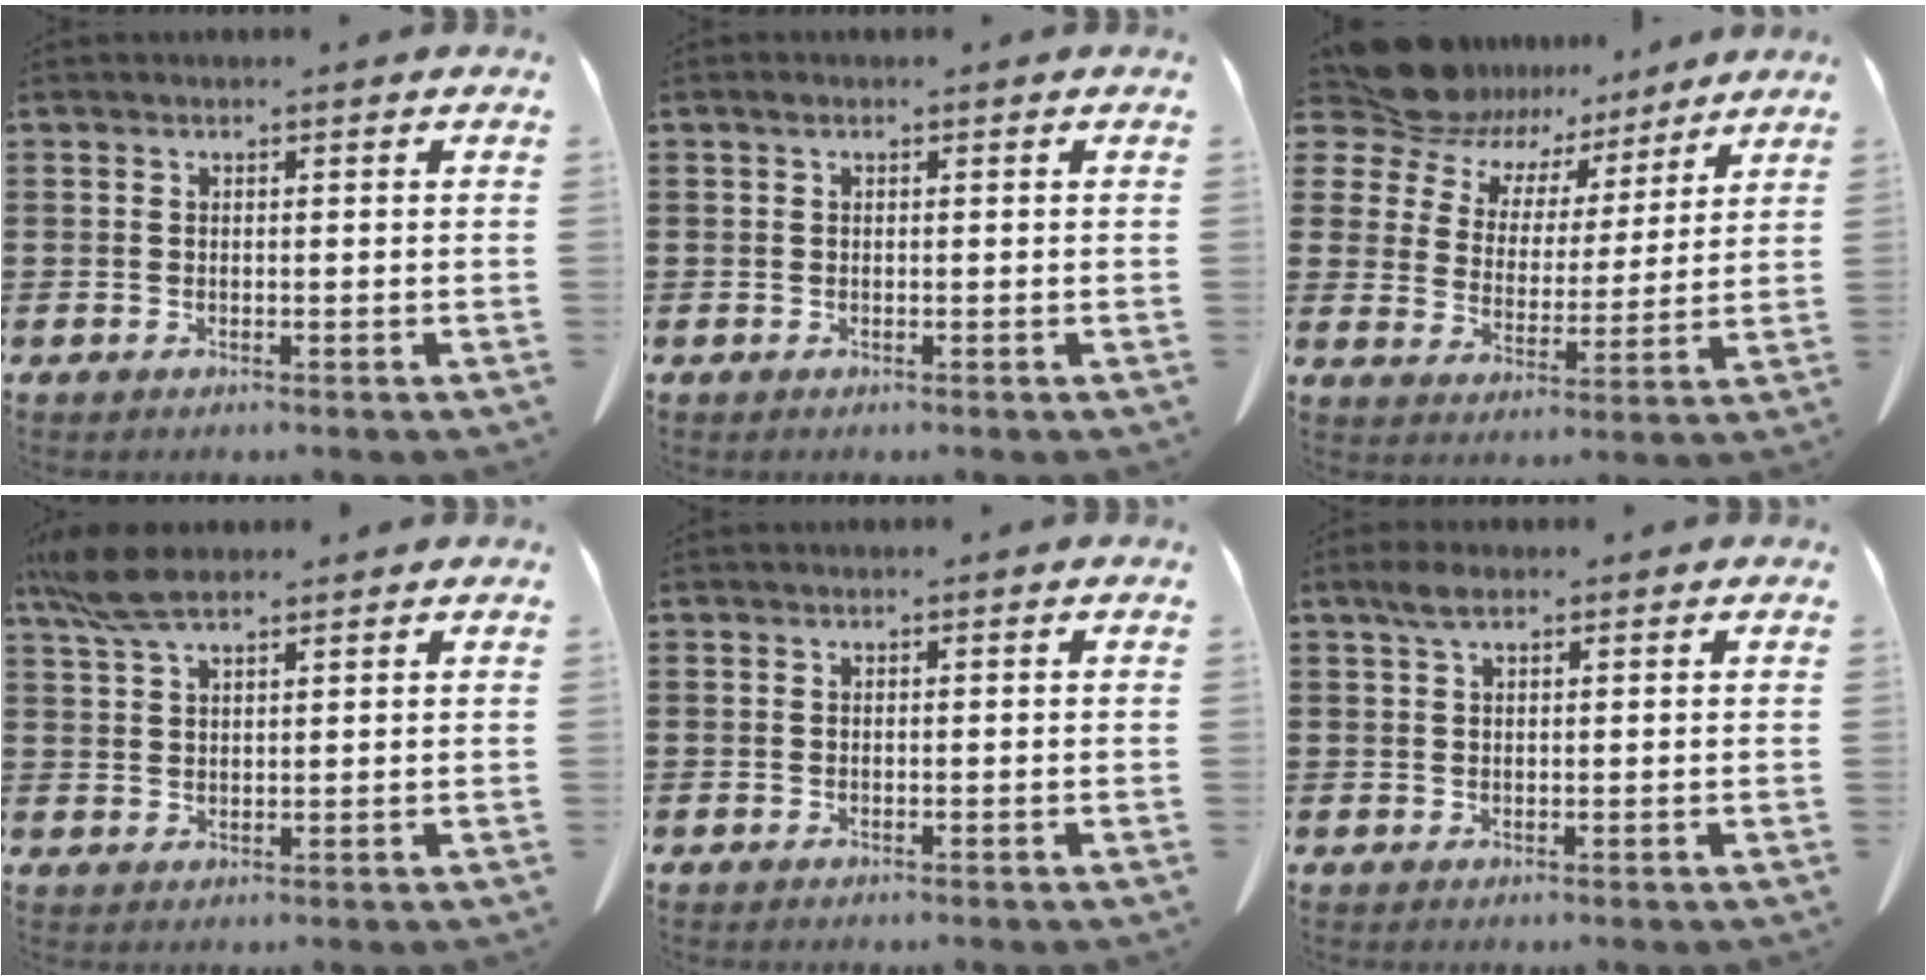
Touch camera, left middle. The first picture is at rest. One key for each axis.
{"total": 0.5, "fx": 0.2, "fy": 0.4, "fz": 0.3, "tx": -0.008, "ty": 0.003, "tz": 0.004}
{"total": 9.8, "fx": 8.9, "fy": 3.9, "fz": 1.4, "tx": -0.081, "ty": -0.048, "tz": 0.169}
{"total": 6.8, "fx": 4.8, "fy": 2.0, "fz": 4.3, "tx": -0.101, "ty": -0.003, "tz": 0.089}
{"total": 0.0}
{"total": 2.7, "fx": 1.6, "fy": 1.1, "fz": 1.9, "tx": -0.043, "ty": 0.005, "tz": 0.029}